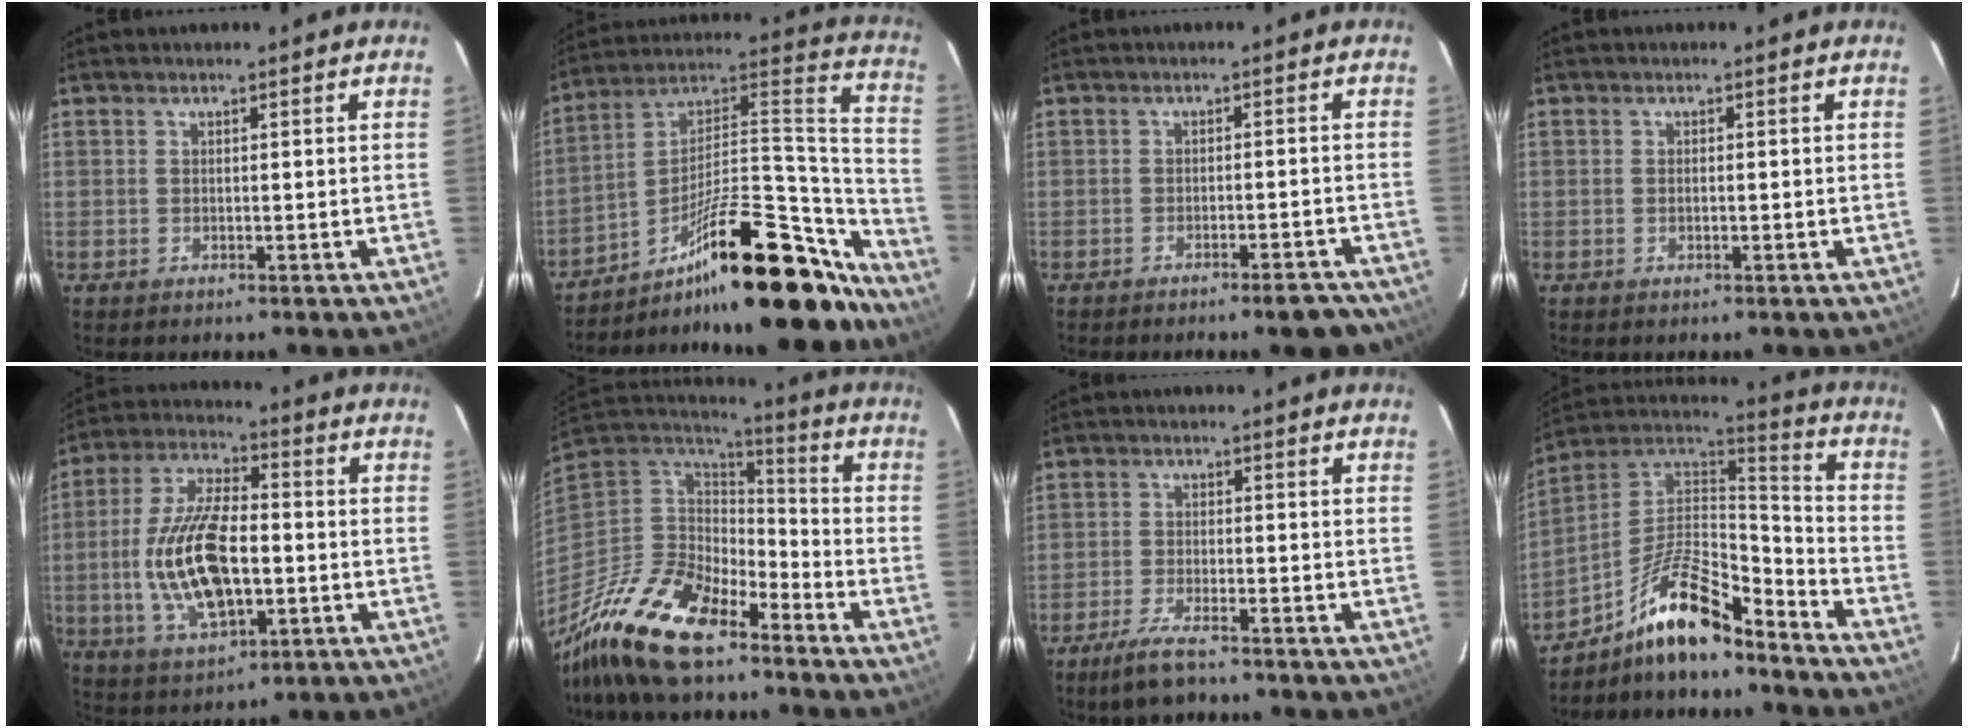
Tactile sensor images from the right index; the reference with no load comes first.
{"total": 30.9, "force": [-22.8, 9.4, 18.7], "torque": [-0.237, 0.042, -0.341]}
{"total": 5.7, "force": [-4.8, 1.6, 2.7], "torque": [-0.034, 0.010, -0.049]}
{"total": 0.8, "force": [-0.1, 0.3, 0.8], "torque": [-0.015, 0.001, -0.004]}
{"total": 17.4, "force": [-2.7, 7.8, 15.3], "torque": [-0.317, -0.002, -0.042]}
{"total": 19.1, "force": [-13.9, 8.0, 10.5], "torque": [-0.233, -0.028, -0.256]}
{"total": 6.4, "force": [-5.1, 1.4, 3.6], "torque": [-0.095, -0.008, -0.096]}
{"total": 15.4, "force": [-10.6, 5.0, 10.0], "torque": [-0.205, 0.014, -0.198]}